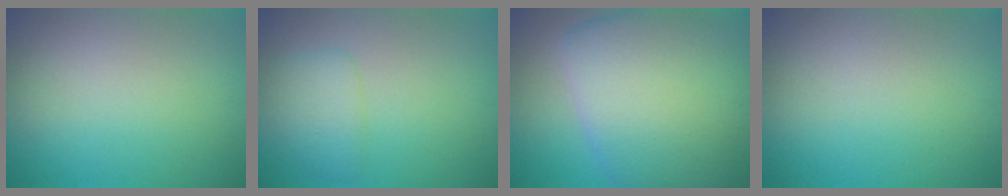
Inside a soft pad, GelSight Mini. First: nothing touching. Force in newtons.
{"total": 2.6, "press": 2.6, "slide": 0.1}
{"total": 14.1, "press": 14.1, "slide": 0.8}
{"total": 0.0}